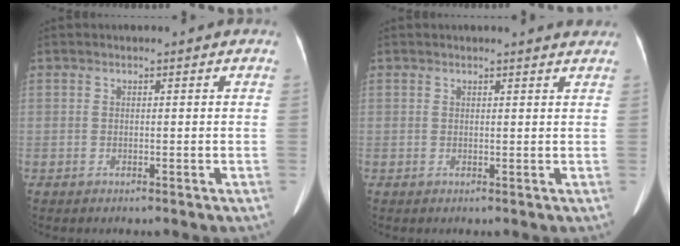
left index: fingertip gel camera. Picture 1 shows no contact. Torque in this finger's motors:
{"motor_torque": [-0.14, -0.11, 0.03, 0.01]}